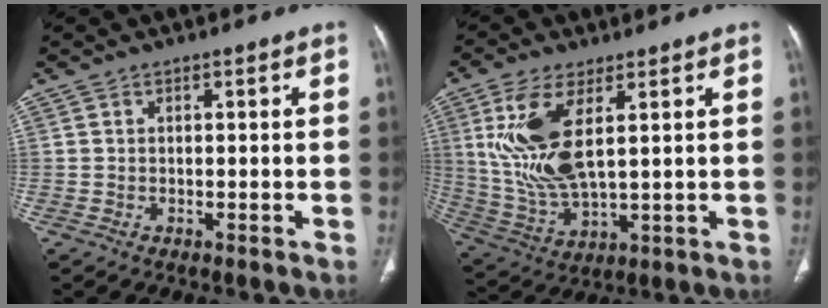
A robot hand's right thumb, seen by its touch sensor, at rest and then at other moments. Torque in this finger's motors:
{"motor_torque": [1.11, 2.62, 1.65, 0.29, 0.18]}